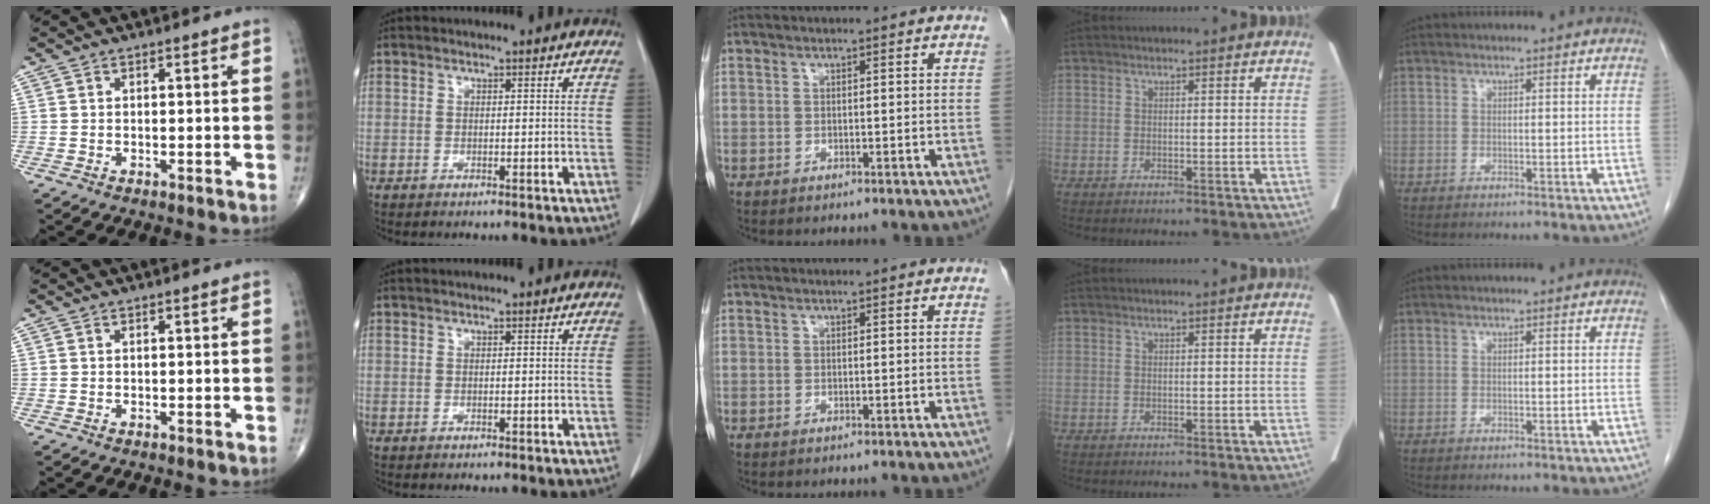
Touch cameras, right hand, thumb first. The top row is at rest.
{}